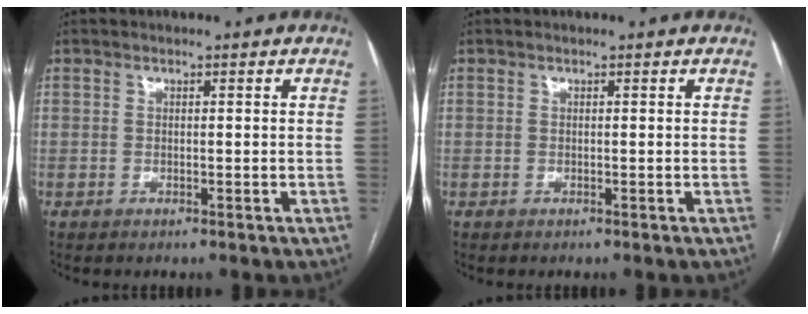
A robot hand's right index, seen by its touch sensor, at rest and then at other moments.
{"total": 0.0}